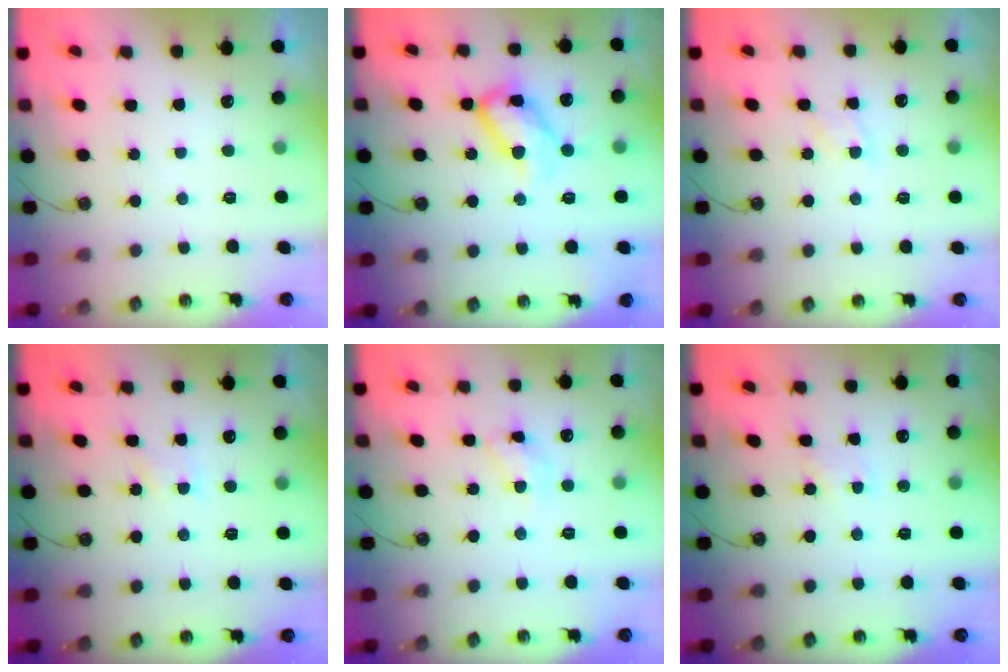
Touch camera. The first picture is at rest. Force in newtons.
{"total": 15.1, "press": 15.0, "slide": 1.7}
{"total": 4.3, "press": 4.3, "slide": 0.6}
{"total": 4.0, "press": 4.0, "slide": 0.4}
{"total": 8.6, "press": 8.6, "slide": 0.7}
{"total": 2.0, "press": 2.0, "slide": 0.3}